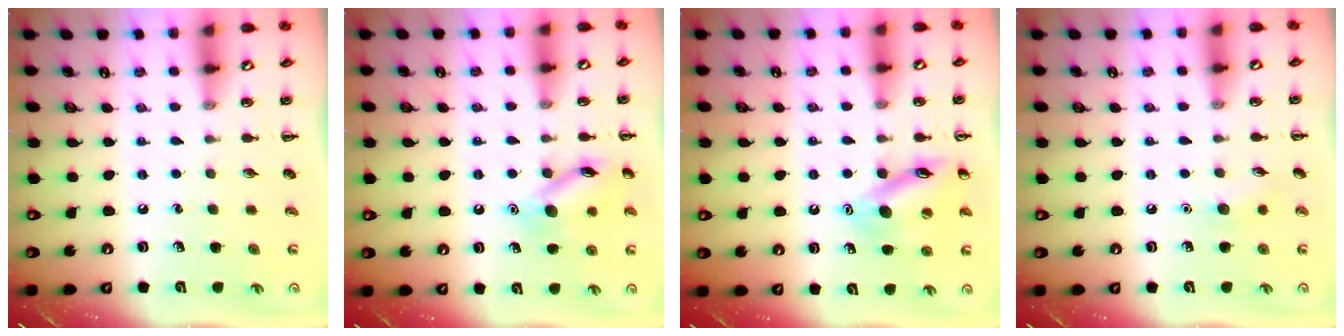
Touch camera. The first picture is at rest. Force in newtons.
{"total": 12.8, "press": 12.8, "slide": 0.7}
{"total": 12.2, "press": 12.2, "slide": 0.9}
{"total": 5.9, "press": 5.6, "slide": 1.7}